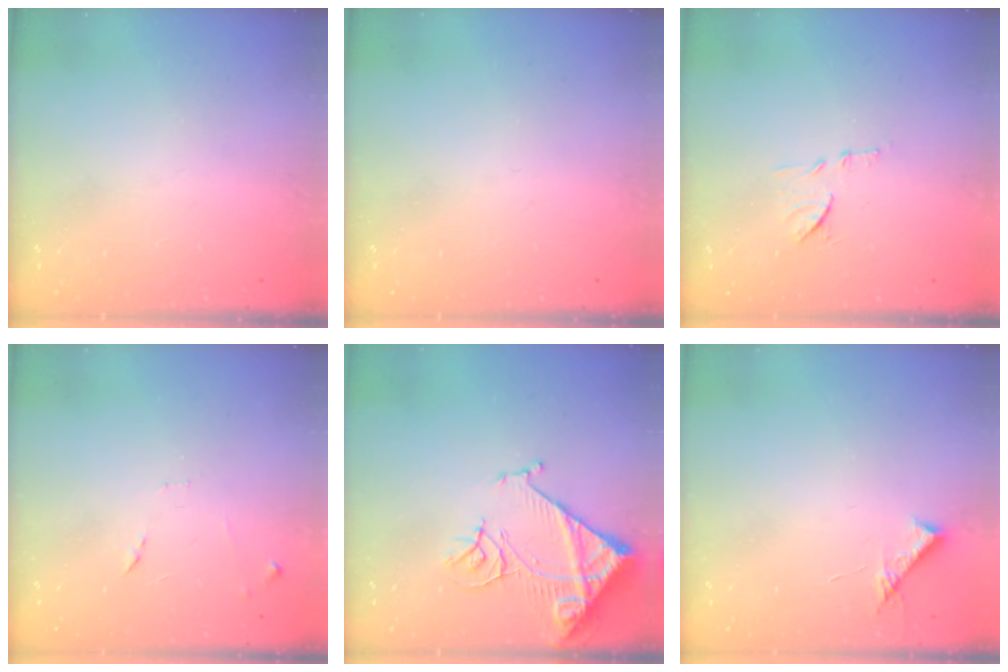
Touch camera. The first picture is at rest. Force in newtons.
{"total": 0.0}
{"total": 8.7, "press": 8.7, "slide": 0.3}
{"total": 7.5, "press": 7.5, "slide": 0.6}
{"total": 13.6, "press": 13.5, "slide": 1.7}
{"total": 6.9, "press": 6.9, "slide": 0.7}